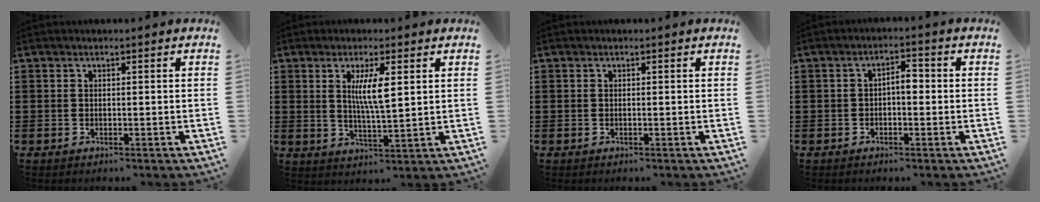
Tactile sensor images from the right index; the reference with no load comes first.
{"total": 5.8, "force": [1.6, 1.1, 5.5], "torque": [-0.111, 0.003, 0.025]}
{"total": 0.0}
{"total": 2.8, "force": [-0.4, 1.2, 2.5], "torque": [-0.048, 0.007, -0.010]}